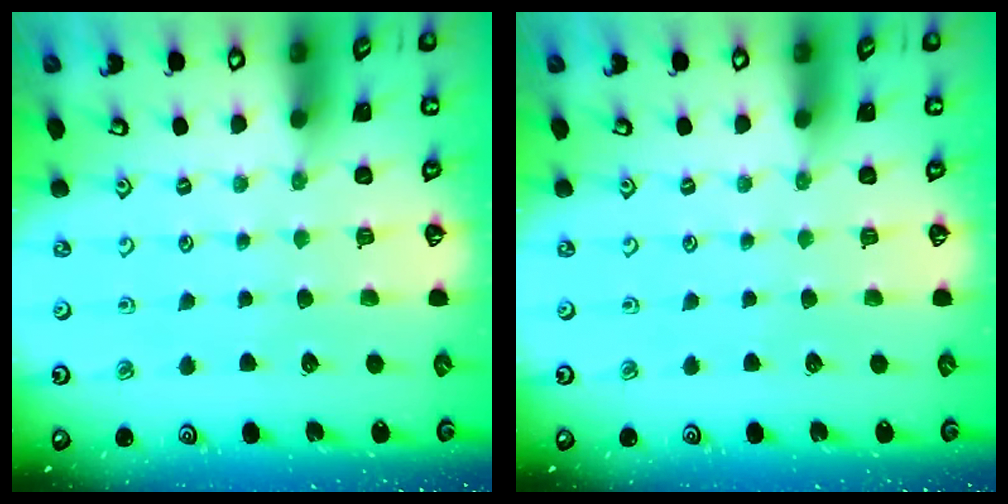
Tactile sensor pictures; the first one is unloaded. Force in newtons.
{"total": 0.0}